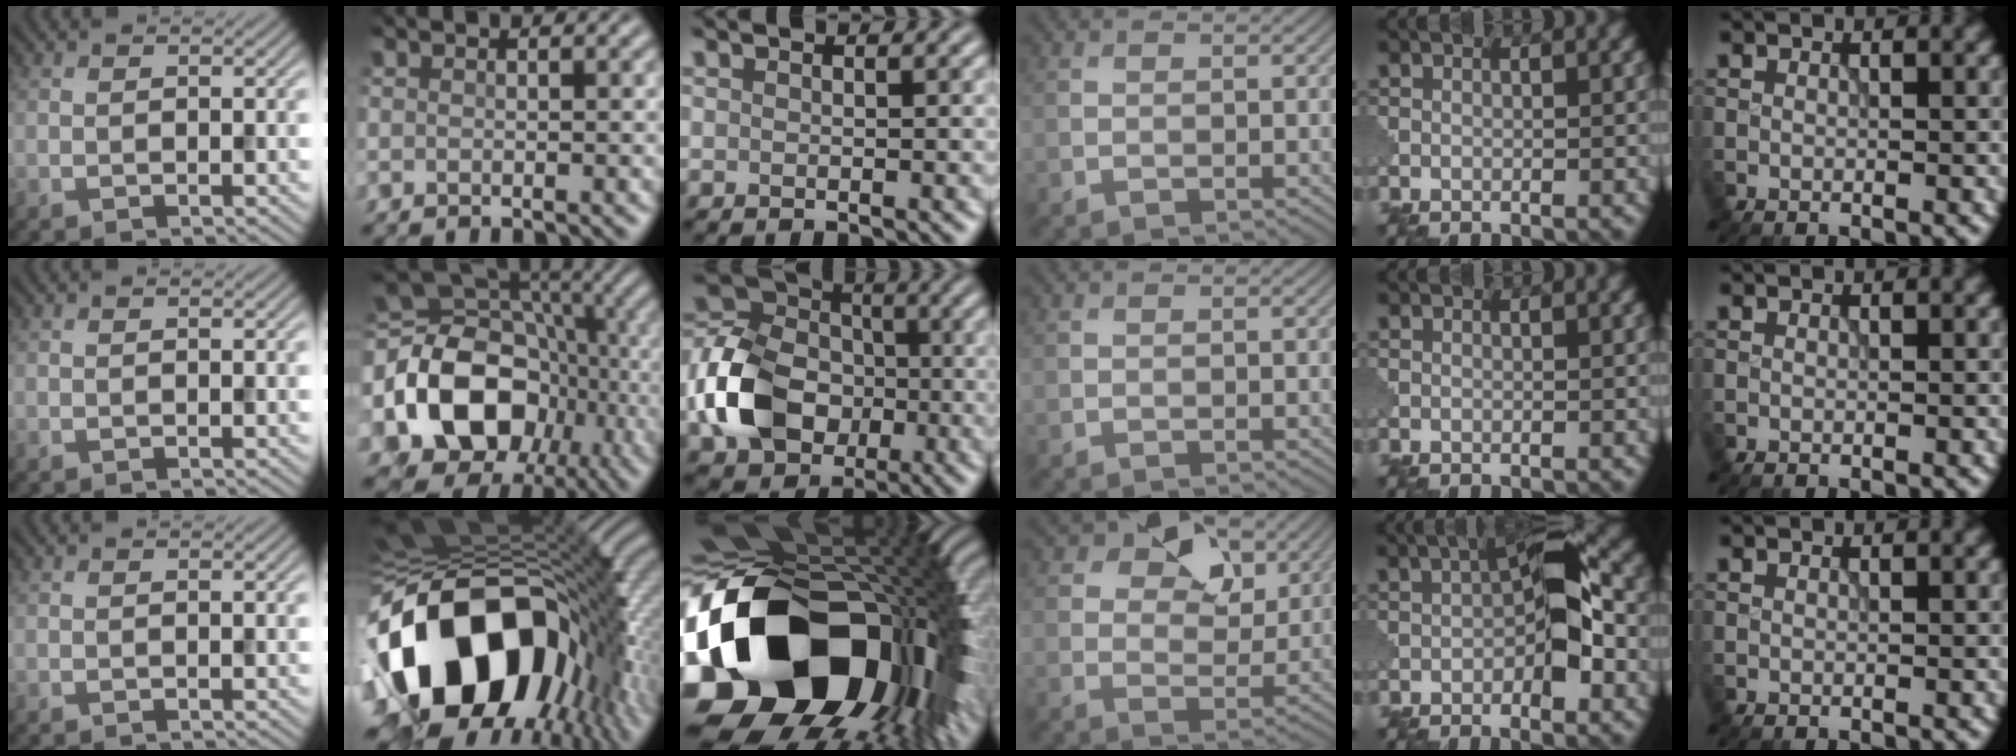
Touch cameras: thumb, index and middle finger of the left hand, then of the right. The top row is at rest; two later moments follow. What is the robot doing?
{"motion": "disassemble", "object": "puzzle pieces"}